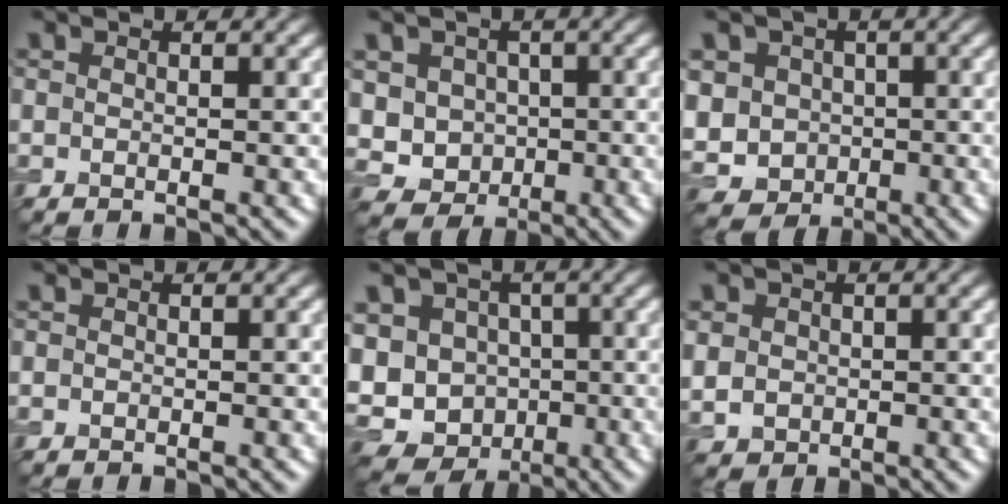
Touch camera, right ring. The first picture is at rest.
{"total": 4.1, "force": [0.1, 3.8, 1.5], "torque": [-0.024, -0.002, -0.006]}
{"total": 6.2, "force": [-0.4, 5.6, 2.6], "torque": [-0.061, 0.004, -0.022]}
{"total": 0.0}
{"total": 11.0, "force": [-1.9, 9.5, 5.2], "torque": [-0.097, -0.002, -0.053]}
{"total": 2.8, "force": [0.3, 2.6, 1.0], "torque": [-0.022, 0.005, 0.007]}